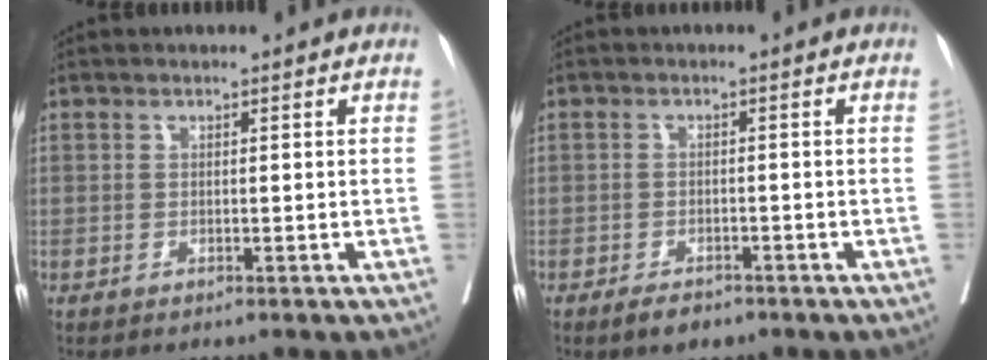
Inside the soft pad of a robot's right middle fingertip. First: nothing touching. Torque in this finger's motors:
{"motor_torque": [0.40, -0.38, 0.15, 0.01]}